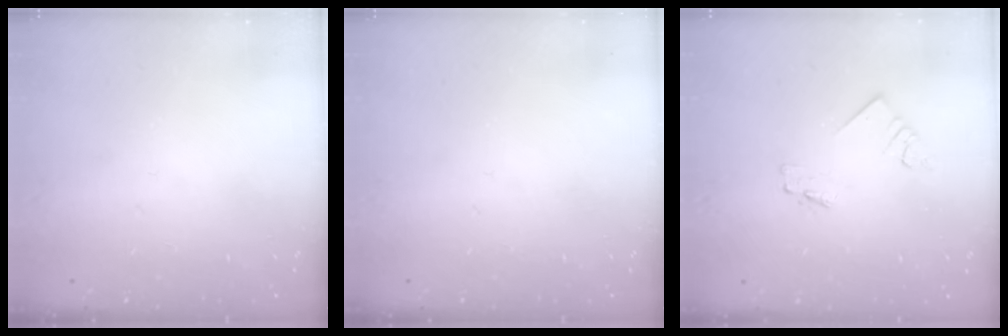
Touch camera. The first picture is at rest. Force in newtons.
{"total": 0.0}
{"total": 1.8, "press": 1.7, "slide": 0.2}